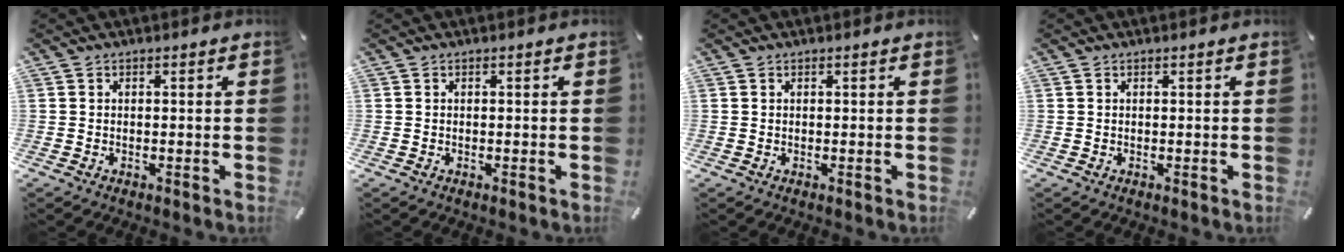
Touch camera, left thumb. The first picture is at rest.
{"total": 0.0}
{"total": 0.0}
{"total": 0.0}